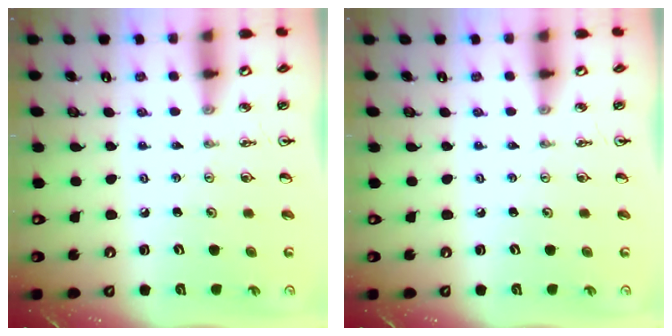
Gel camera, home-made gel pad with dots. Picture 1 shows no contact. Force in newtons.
{"total": 0.0}